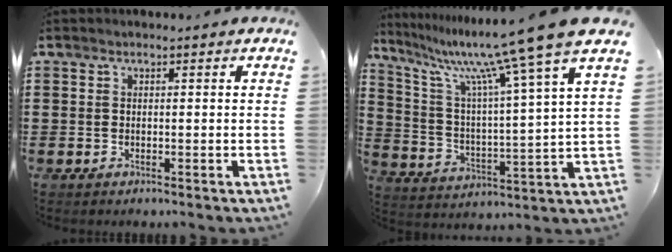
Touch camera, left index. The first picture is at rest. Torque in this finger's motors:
{"motor_torque": [1.00, -1.14, 1.05, 0.21]}